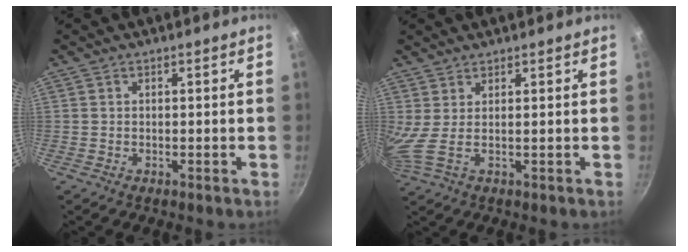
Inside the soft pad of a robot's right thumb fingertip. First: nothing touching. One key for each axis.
{"total": 3.0, "fx": 1.3, "fy": -0.4, "fz": 2.7, "tx": -0.069, "ty": -0.014, "tz": 0.023}